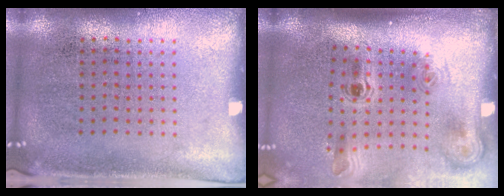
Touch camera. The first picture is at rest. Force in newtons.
{"total": 2.3, "press": 1.5, "slide": 1.8}